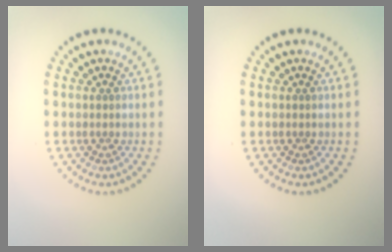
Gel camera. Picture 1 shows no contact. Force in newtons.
{"total": 0.0}